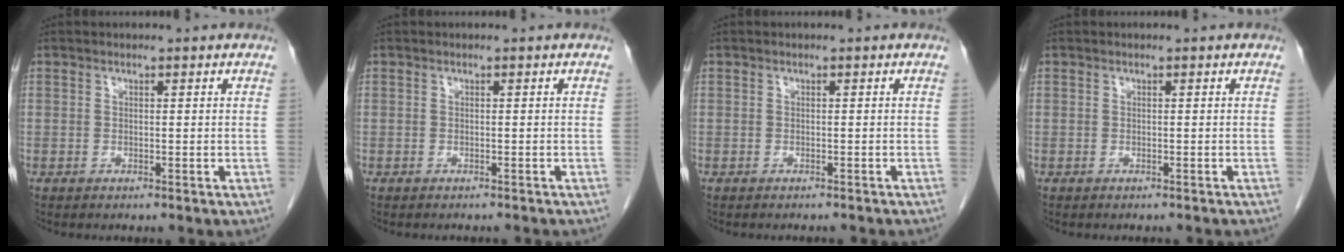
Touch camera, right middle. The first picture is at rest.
{"total": 2.6, "force": [-2.5, 0.3, 0.8], "torque": [-0.015, -0.006, -0.029]}
{"total": 3.0, "force": [-2.8, 0.4, 0.8], "torque": [-0.015, -0.008, -0.033]}
{"total": 1.2, "force": [-1.2, 0.1, 0.4], "torque": [-0.009, -0.002, -0.016]}